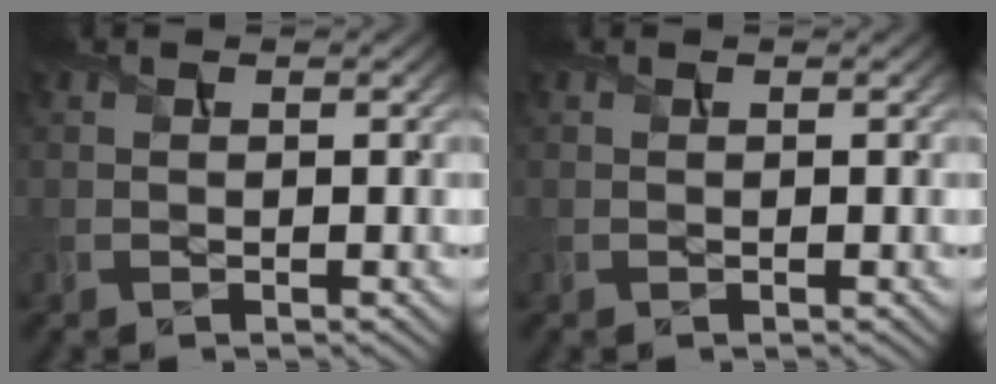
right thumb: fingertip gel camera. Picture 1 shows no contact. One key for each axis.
{"total": 0.0}